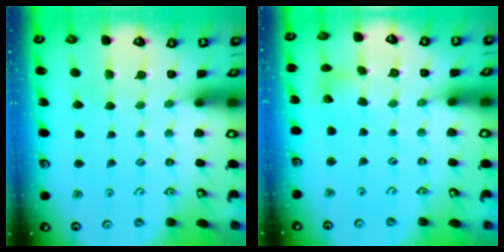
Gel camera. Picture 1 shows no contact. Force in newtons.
{"total": 3.0, "press": 3.0, "slide": 0.4}